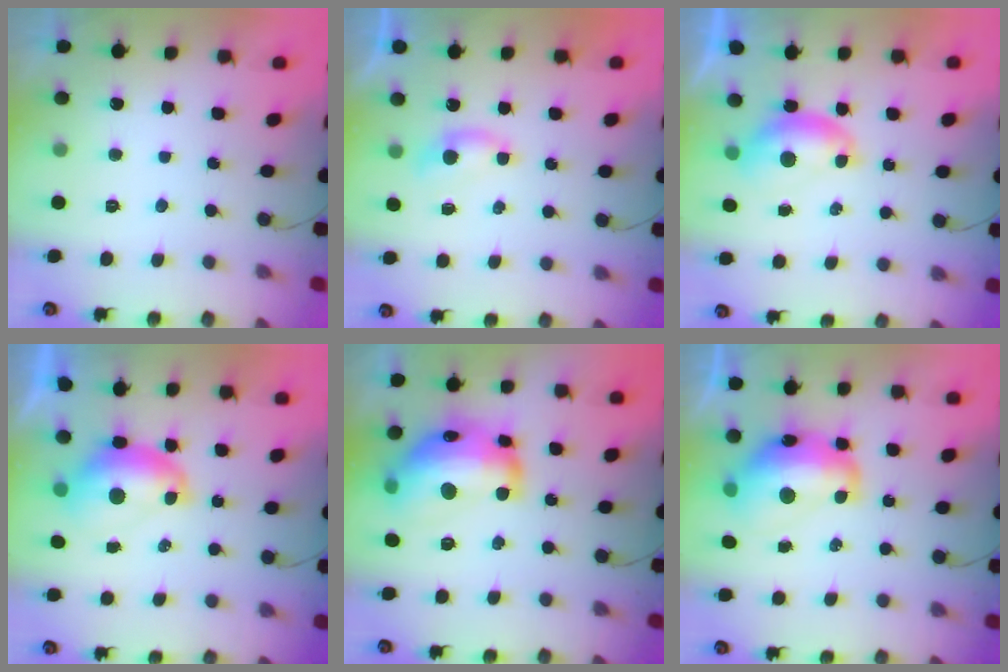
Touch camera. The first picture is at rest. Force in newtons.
{"total": 3.9, "press": 3.9, "slide": 0.5}
{"total": 7.4, "press": 7.3, "slide": 1.0}
{"total": 8.2, "press": 8.1, "slide": 0.9}
{"total": 22.3, "press": 22.3, "slide": 1.2}
{"total": 15.3, "press": 15.2, "slide": 1.5}